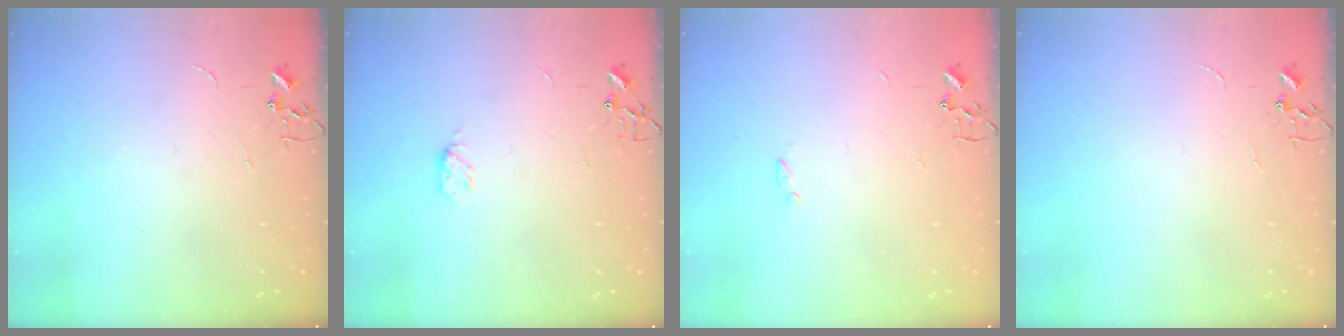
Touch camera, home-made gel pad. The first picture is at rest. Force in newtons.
{"total": 3.3, "press": 3.3, "slide": 0.5}
{"total": 1.2, "press": 1.1, "slide": 0.3}
{"total": 0.0}